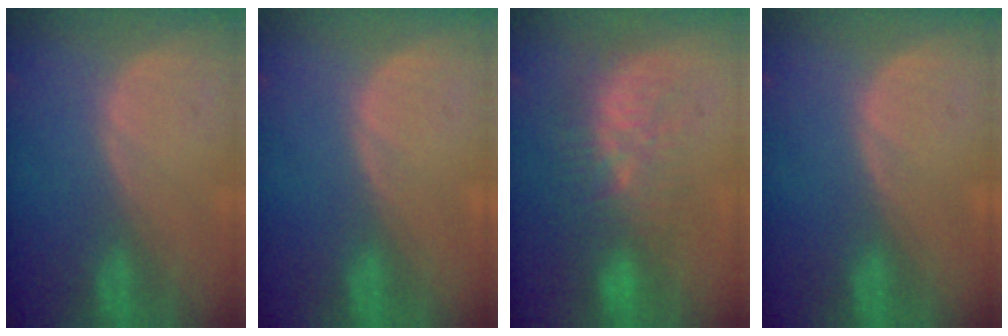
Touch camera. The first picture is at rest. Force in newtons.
{"total": 0.0}
{"total": 9.6, "press": 8.9, "slide": 3.6}
{"total": 0.0}